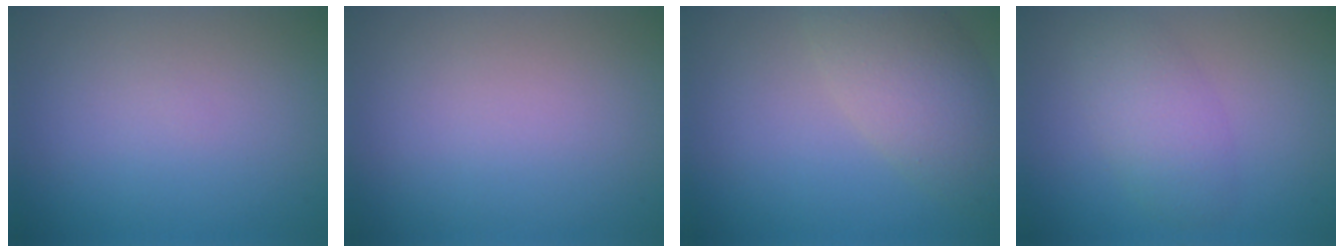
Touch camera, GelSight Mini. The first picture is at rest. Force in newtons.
{"total": 0.0}
{"total": 5.4, "press": 5.4, "slide": 0.4}
{"total": 3.5, "press": 3.5, "slide": 0.4}